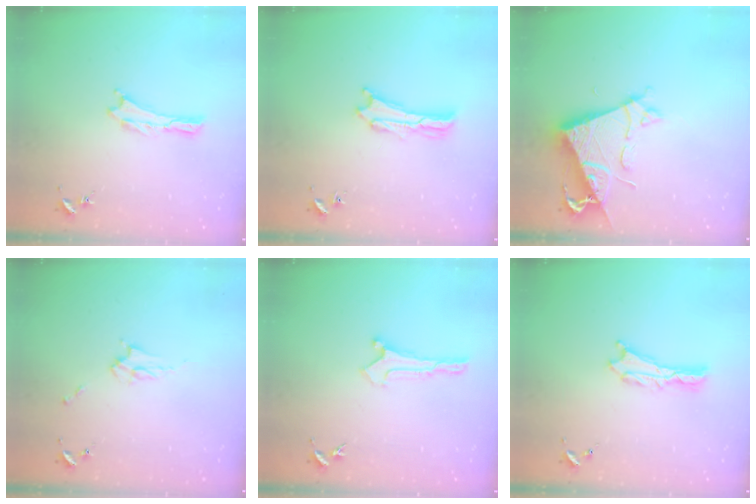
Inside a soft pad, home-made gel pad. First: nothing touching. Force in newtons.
{"total": 1.8, "press": 1.8, "slide": 0.3}
{"total": 7.2, "press": 7.2, "slide": 0.7}
{"total": 2.9, "press": 2.9, "slide": 0.4}
{"total": 0.0}
{"total": 1.1, "press": 1.1, "slide": 0.2}